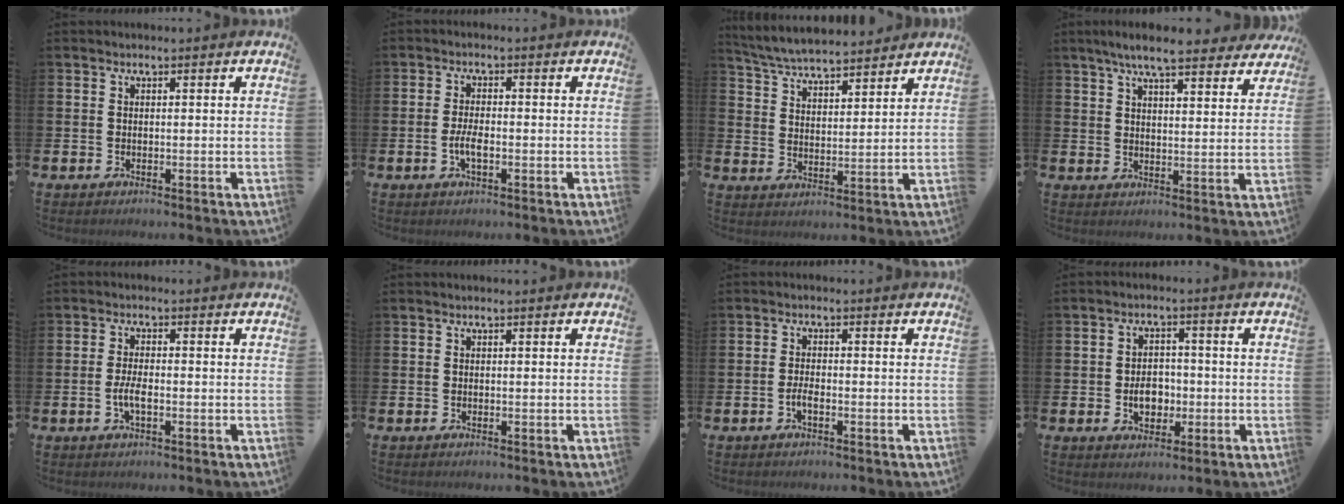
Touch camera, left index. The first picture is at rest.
{"total": 3.0, "force": [-0.8, 1.2, 2.7], "torque": [-0.045, 0.001, -0.016]}
{"total": 5.8, "force": [5.7, 0.6, 0.8], "torque": [-0.040, -0.031, 0.102]}
{"total": 7.2, "force": [6.6, 1.1, 2.8], "torque": [-0.056, -0.032, 0.113]}
{"total": 2.8, "force": [-0.8, 1.0, 2.5], "torque": [-0.042, 0.001, -0.016]}
{"total": 0.0}
{"total": 1.7, "force": [-0.8, 0.6, 1.5], "torque": [-0.033, 0.003, -0.014]}
{"total": 4.3, "force": [-0.9, 3.2, 2.8], "torque": [-0.029, -0.004, -0.025]}